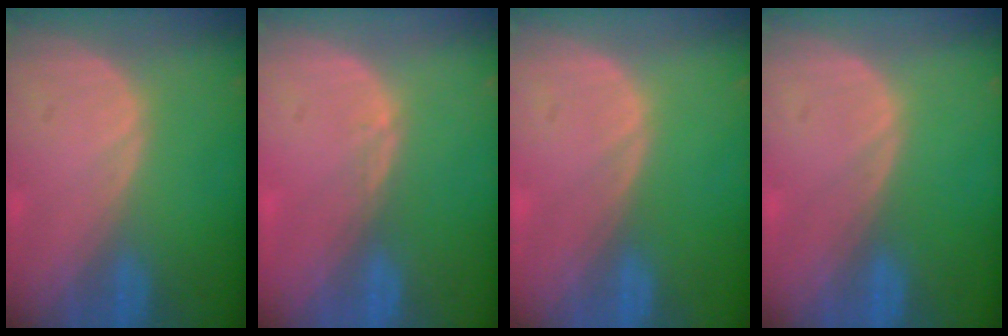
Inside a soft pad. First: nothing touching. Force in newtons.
{"total": 0.6, "press": 0.4, "slide": 0.4}
{"total": 0.0}
{"total": 0.0}